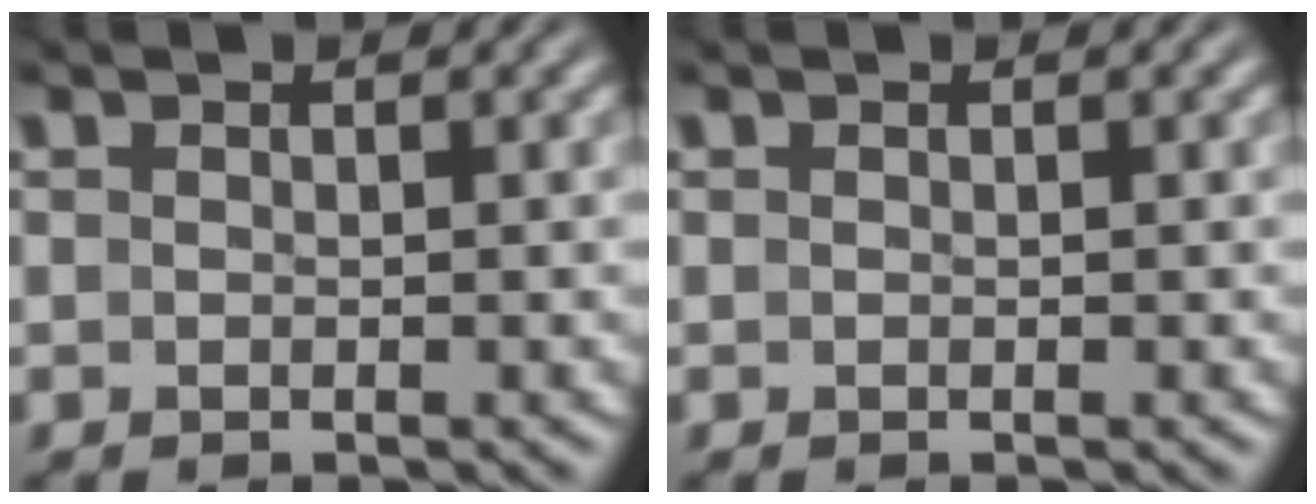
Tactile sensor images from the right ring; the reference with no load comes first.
{"total": 0.0}